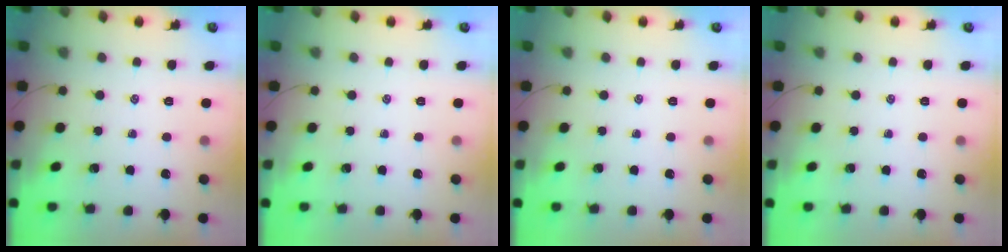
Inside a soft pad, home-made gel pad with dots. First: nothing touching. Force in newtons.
{"total": 0.0}
{"total": 0.0}
{"total": 0.0}